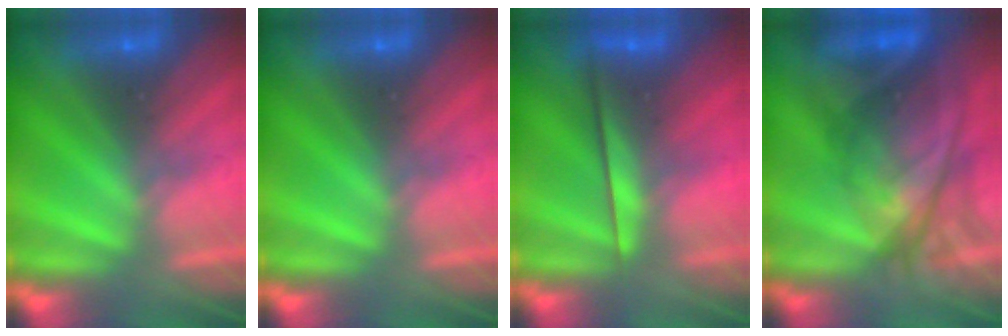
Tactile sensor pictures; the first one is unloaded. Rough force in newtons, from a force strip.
{"total": 0.0}
{"total": 2.2}
{"total": 7.6}